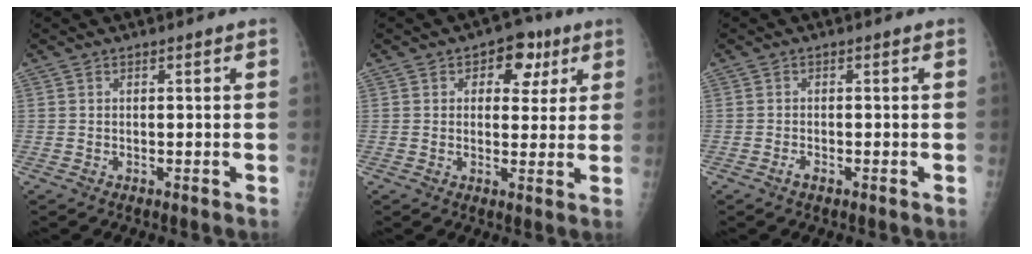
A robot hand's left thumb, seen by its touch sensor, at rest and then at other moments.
{"total": 7.6, "force": [3.2, 5.2, 4.5], "torque": [-0.015, -0.005, 0.035]}
{"total": 1.4, "force": [-0.9, 0.6, 0.9], "torque": [-0.018, 0.003, -0.017]}